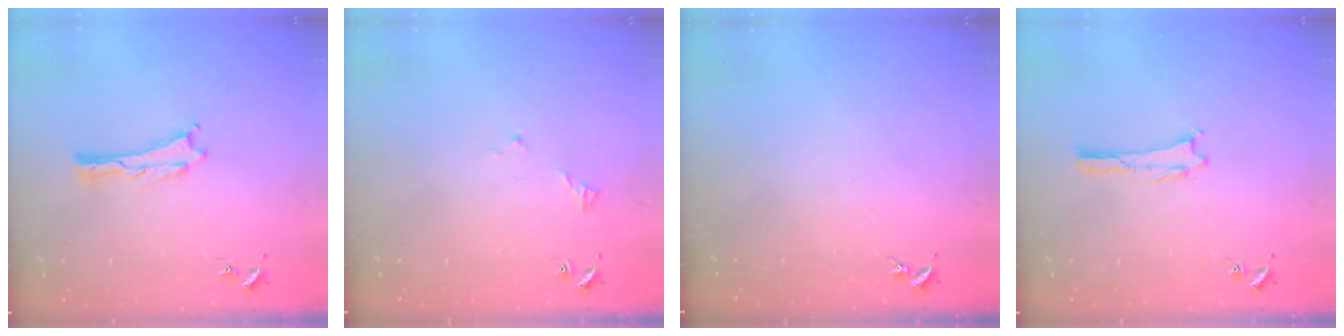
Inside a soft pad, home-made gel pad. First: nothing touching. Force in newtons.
{"total": 2.9, "press": 2.9, "slide": 0.3}
{"total": 0.0}
{"total": 0.0}